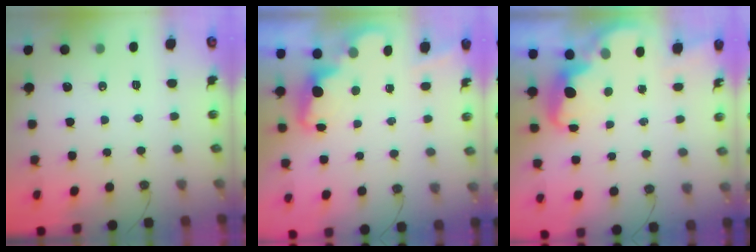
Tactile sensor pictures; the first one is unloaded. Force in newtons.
{"total": 2.4, "press": 2.3, "slide": 0.5}
{"total": 2.9, "press": 2.9, "slide": 0.6}